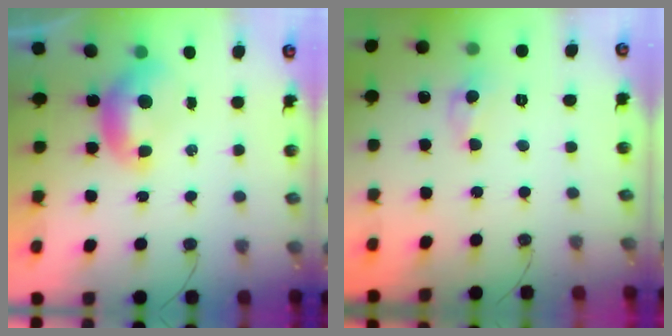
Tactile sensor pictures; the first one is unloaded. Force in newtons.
{"total": 0.0}